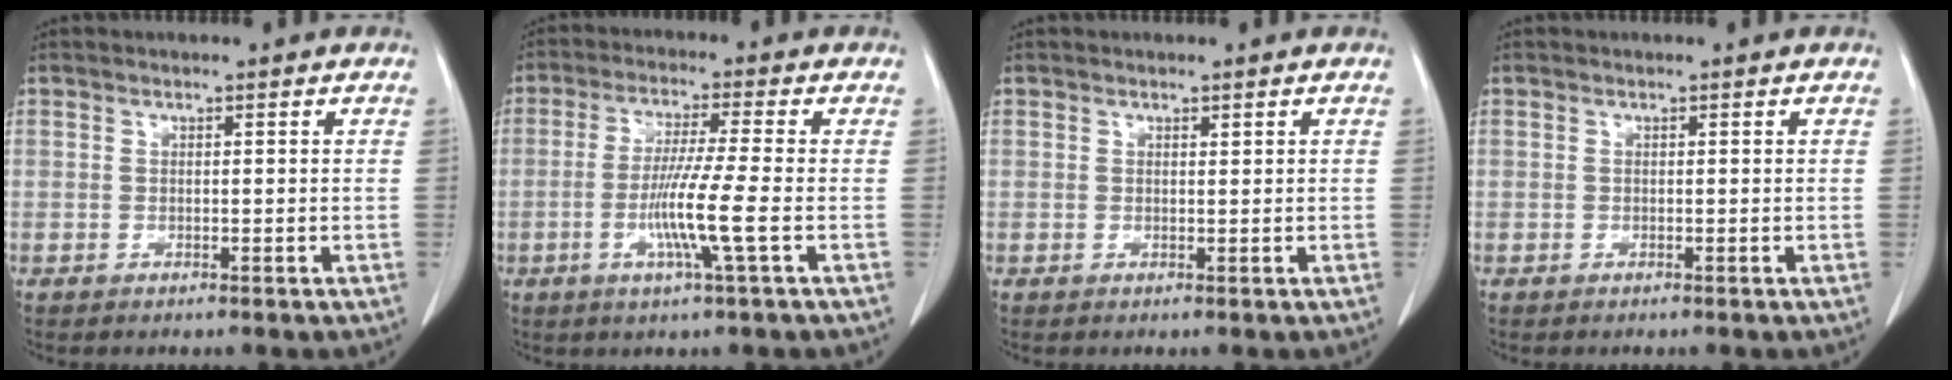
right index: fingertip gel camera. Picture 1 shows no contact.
{"total": 8.1, "force": [-2.1, -1.1, 7.8], "torque": [-0.149, -0.014, -0.044]}
{"total": 0.0}
{"total": 0.0}